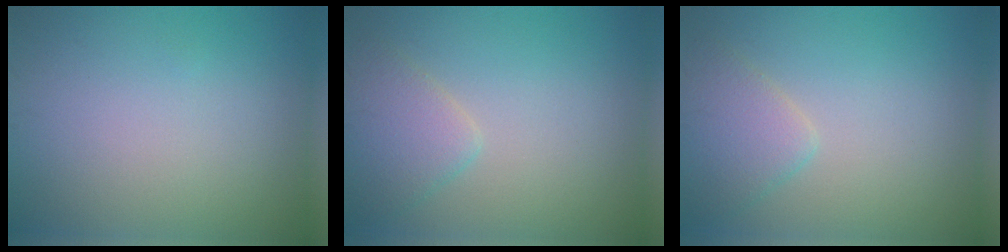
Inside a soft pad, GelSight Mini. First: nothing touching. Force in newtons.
{"total": 2.6, "press": 2.6, "slide": 0.2}
{"total": 2.6, "press": 2.6, "slide": 0.2}